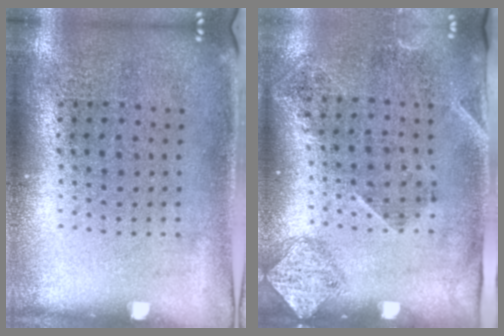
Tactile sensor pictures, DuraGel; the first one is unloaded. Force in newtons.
{"total": 1.8, "press": 1.2, "slide": 1.3}